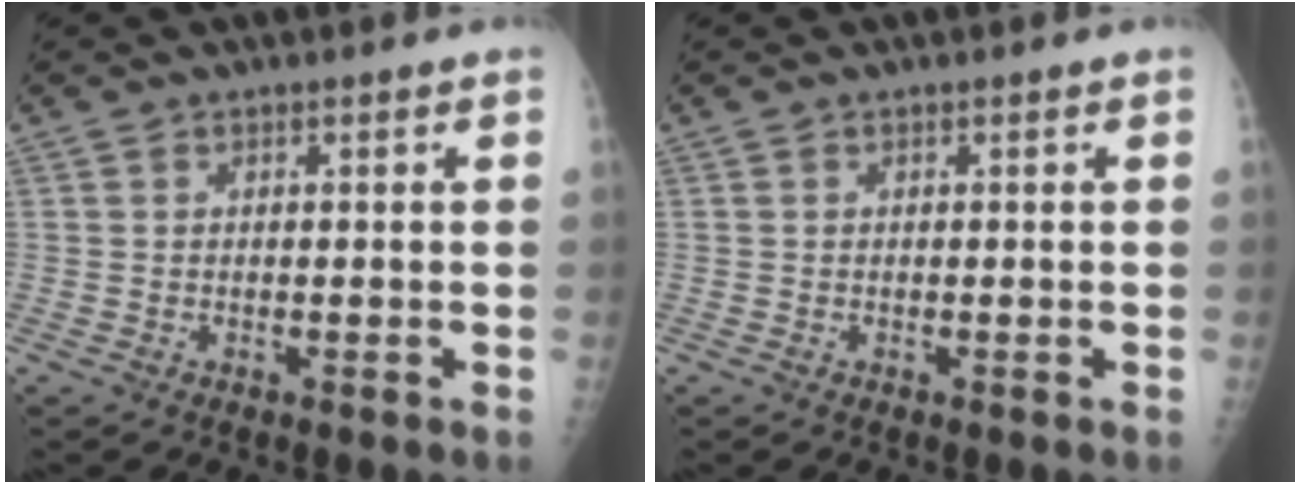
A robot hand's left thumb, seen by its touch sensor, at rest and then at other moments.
{"total": 0.0}